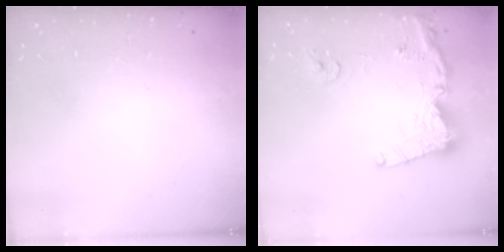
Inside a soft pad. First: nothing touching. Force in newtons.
{"total": 15.8, "press": 15.7, "slide": 1.8}